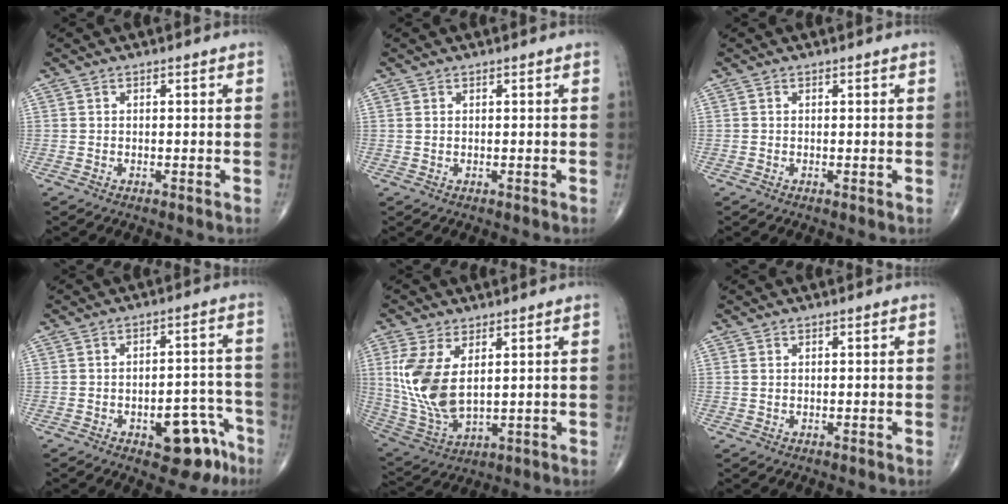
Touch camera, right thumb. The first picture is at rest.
{"total": 0.6, "force": [0.2, 0.4, 0.4], "torque": [-0.009, 0.003, 0.006]}
{"total": 0.0}
{"total": 10.9, "force": [-5.7, 5.3, 7.7], "torque": [-0.066, 0.049, -0.066]}
{"total": 13.2, "force": [2.9, 6.9, 10.9], "torque": [-0.233, -0.016, 0.076]}
{"total": 0.7, "force": [0.2, 0.4, 0.5], "torque": [-0.013, 0.004, 0.007]}